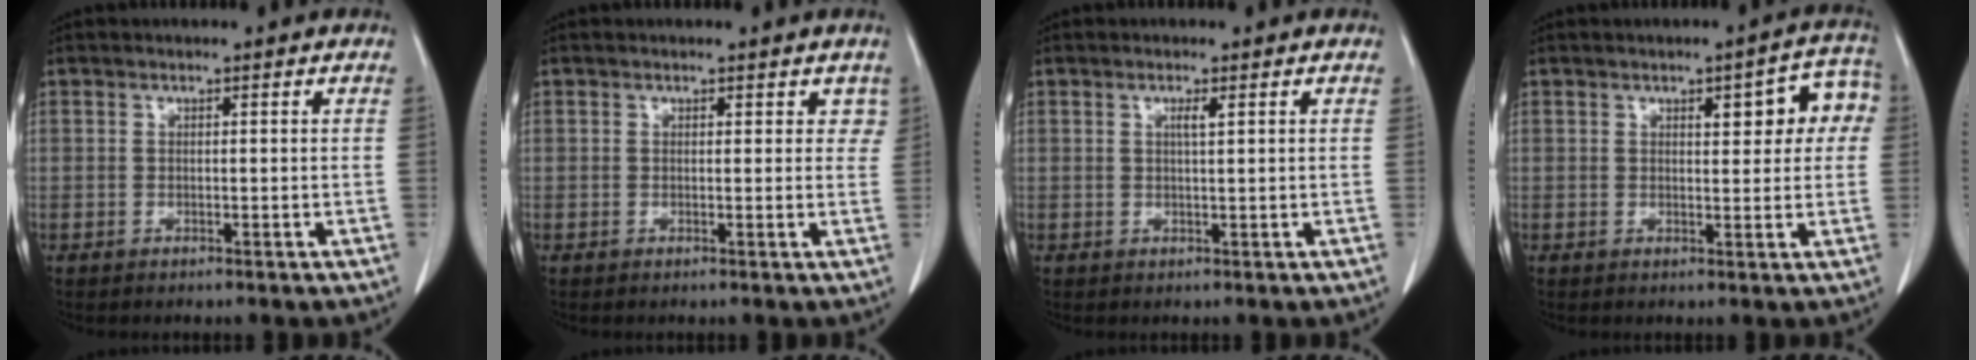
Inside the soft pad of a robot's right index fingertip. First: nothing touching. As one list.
[{"total": 2.0, "force": [1.3, 1.4, 0.7], "torque": [0.013, 0.002, 0.007]}, {"total": 1.3, "force": [0.5, -0.1, 1.2], "torque": [-0.022, 0.000, 0.008]}, {"total": 7.4, "force": [2.1, 2.7, 6.5], "torque": [-0.067, 0.024, 0.021]}]